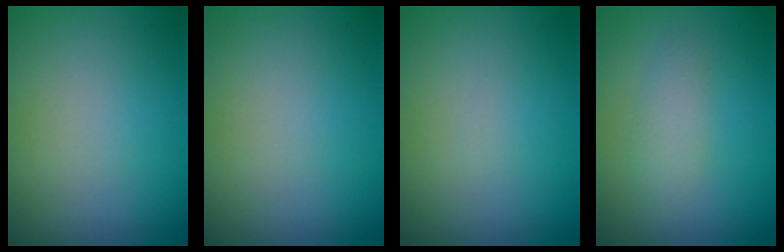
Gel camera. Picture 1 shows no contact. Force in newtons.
{"total": 0.0}
{"total": 0.0}
{"total": 1.8, "press": 1.8, "slide": 0.0}